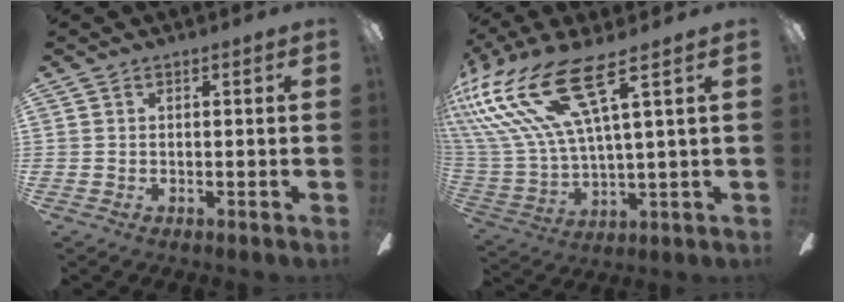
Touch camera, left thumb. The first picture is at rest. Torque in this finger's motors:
{"motor_torque": [0.59, 0.78, 1.81, -1.00, 0.61]}